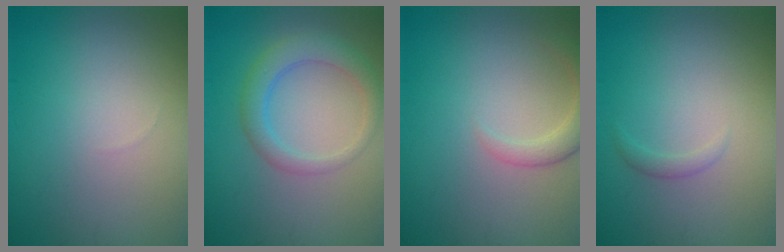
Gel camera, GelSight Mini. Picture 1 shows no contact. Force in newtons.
{"total": 3.3, "press": 3.3, "slide": 0.1}
{"total": 2.6, "press": 2.5, "slide": 0.4}
{"total": 0.9, "press": 0.9, "slide": 0.0}